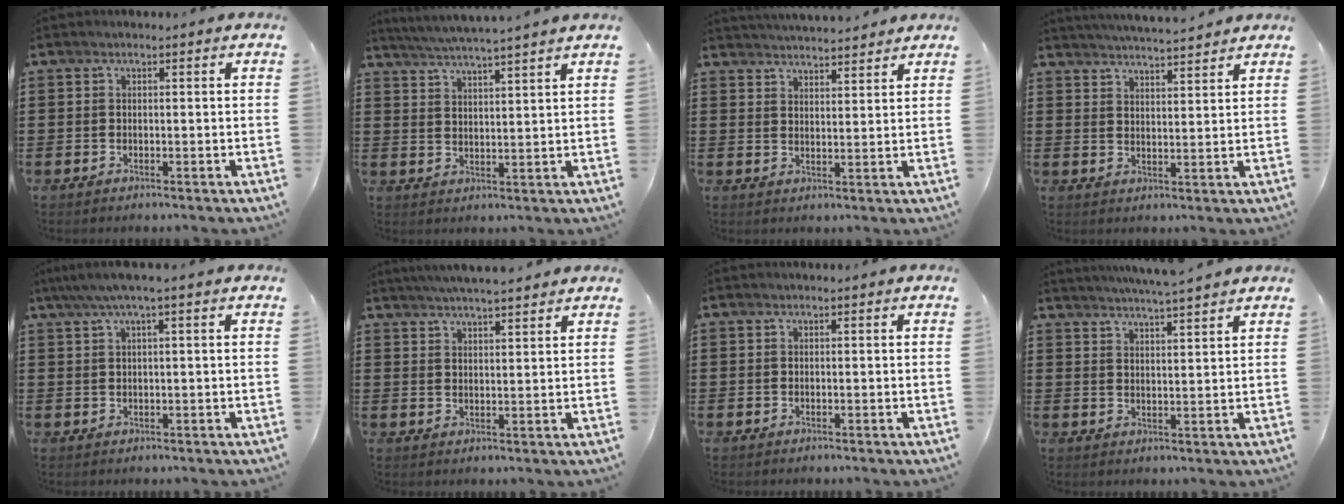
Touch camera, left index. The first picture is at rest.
{"total": 4.2, "force": [3.9, -1.0, 1.0], "torque": [-0.033, -0.020, 0.068]}
{"total": 3.3, "force": [3.3, -0.1, 0.0], "torque": [-0.010, -0.012, 0.061]}
{"total": 3.8, "force": [3.7, -0.3, 0.4], "torque": [-0.020, -0.017, 0.066]}
{"total": 2.2, "force": [0.8, 0.0, 2.1], "torque": [-0.040, -0.001, 0.013]}
{"total": 3.8, "force": [3.6, -0.1, 1.1], "torque": [-0.032, -0.008, 0.065]}
{"total": 0.0}
{"total": 4.0, "force": [3.8, -0.5, 1.1], "torque": [-0.035, -0.017, 0.067]}